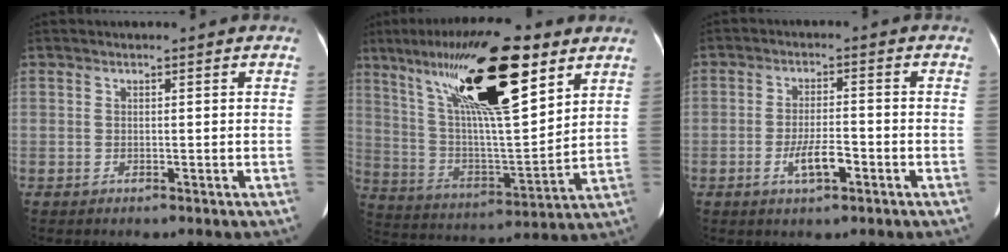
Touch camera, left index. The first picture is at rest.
{"total": 23.5, "force": [13.2, 4.4, 19.0], "torque": [-0.353, 0.026, 0.230]}
{"total": 4.9, "force": [-2.2, 1.3, 4.2], "torque": [-0.082, 0.000, -0.037]}